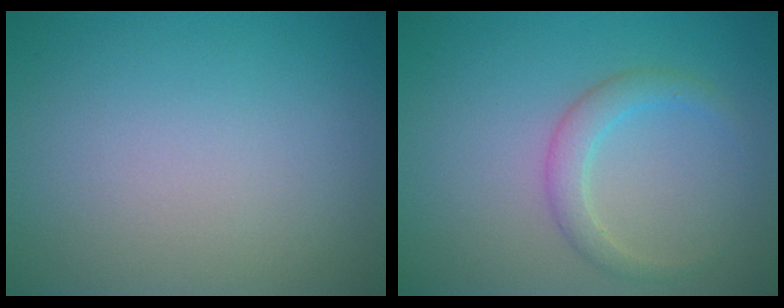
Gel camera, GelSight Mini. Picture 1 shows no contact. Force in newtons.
{"total": 2.3, "press": 2.2, "slide": 0.3}